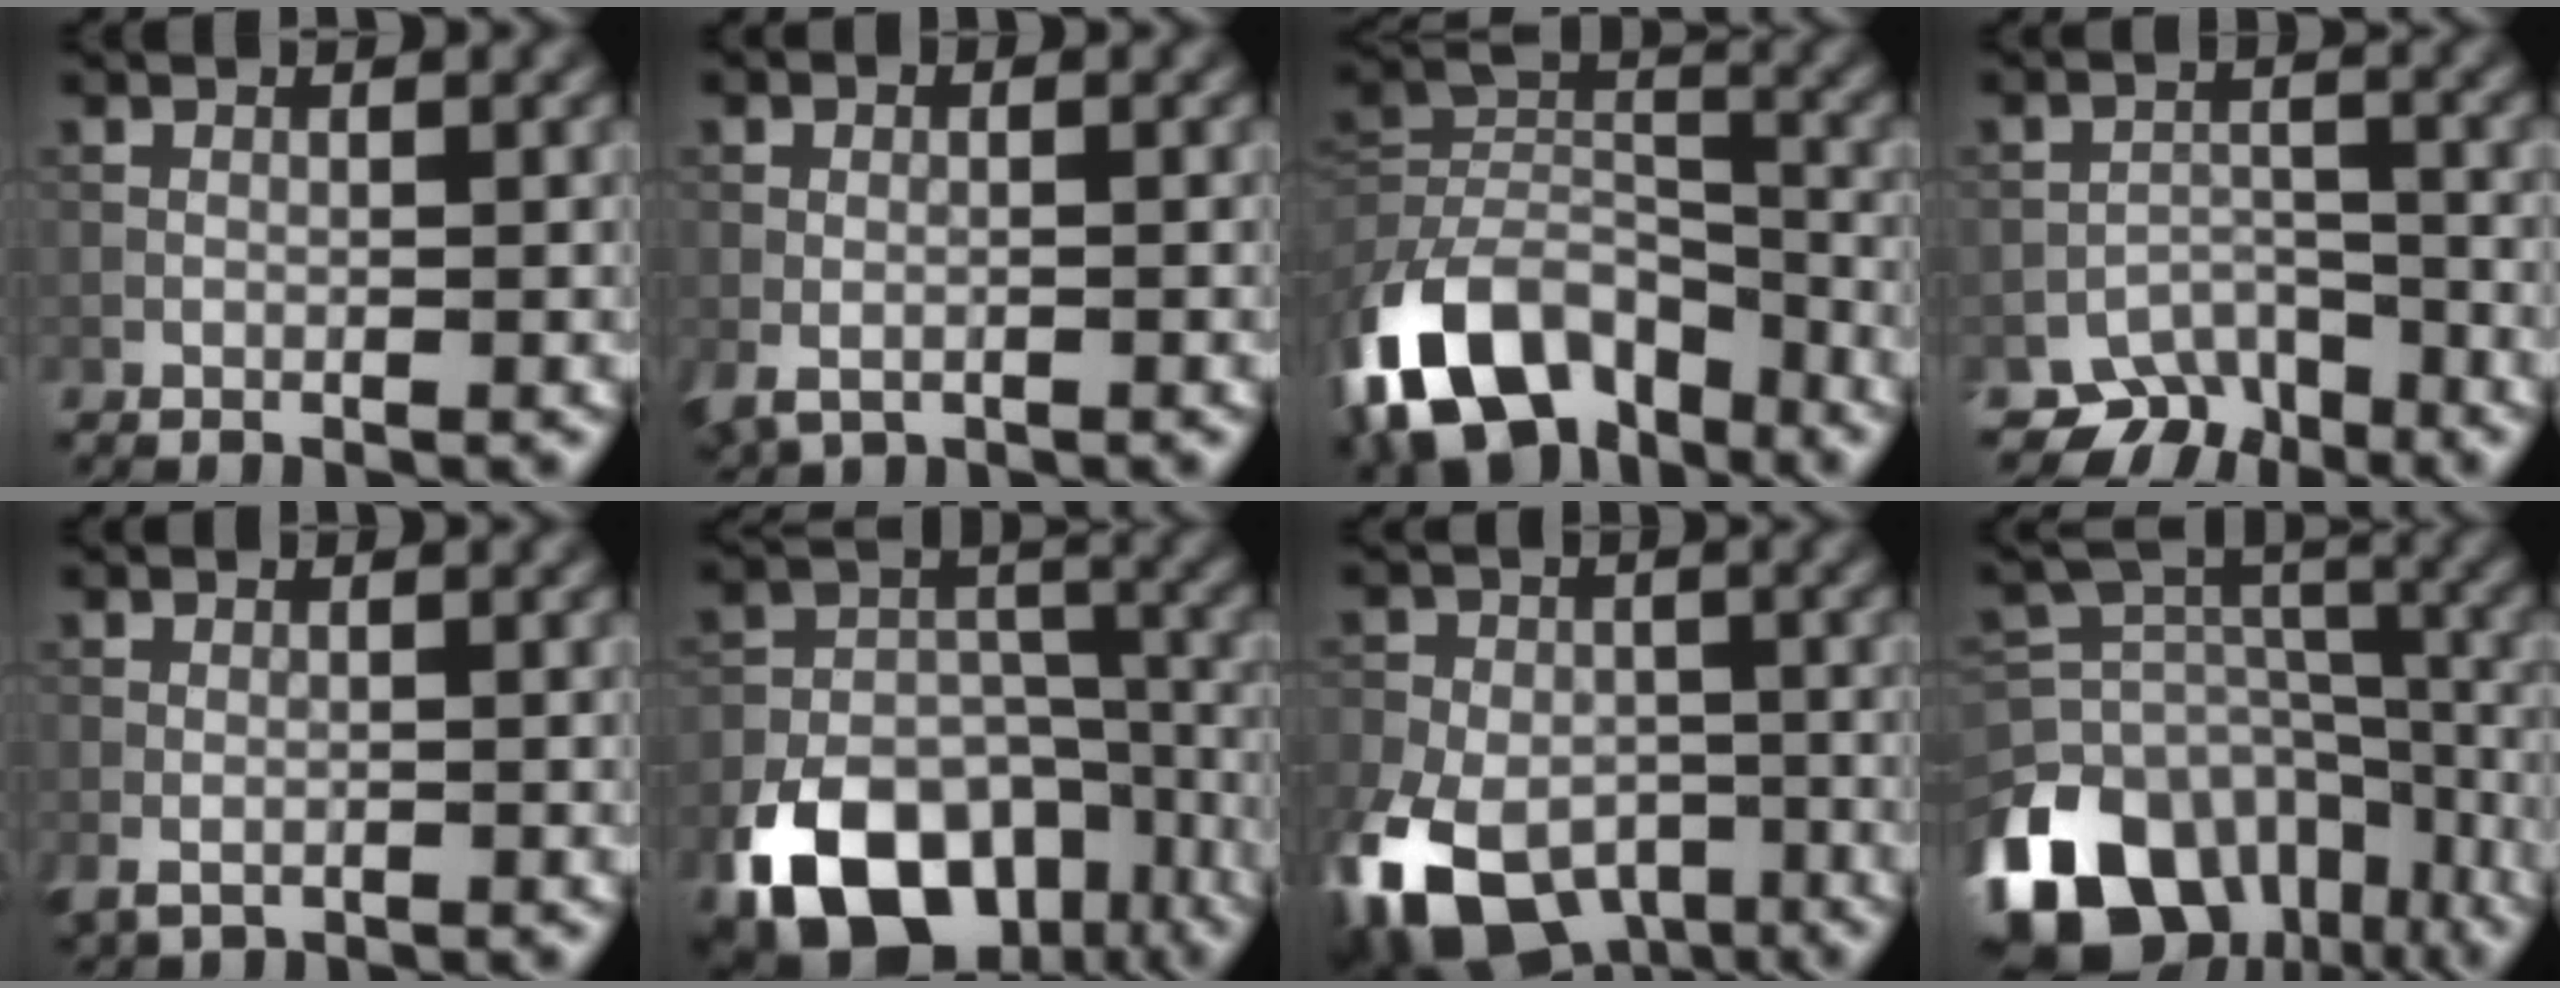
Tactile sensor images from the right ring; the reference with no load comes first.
{"total": 3.1, "force": [-1.1, 2.1, 1.9], "torque": [-0.041, -0.010, -0.023]}
{"total": 14.2, "force": [-8.1, 8.6, 7.9], "torque": [-0.169, 0.003, -0.151]}
{"total": 4.1, "force": [-3.5, 2.1, 0.9], "torque": [-0.001, -0.005, -0.056]}
{"total": 2.3, "force": [-0.9, 1.6, 1.4], "torque": [-0.032, -0.007, -0.020]}
{"total": 13.8, "force": [-7.9, 8.6, 7.3], "torque": [-0.147, -0.019, -0.126]}
{"total": 16.4, "force": [-8.8, 10.9, 8.6], "torque": [-0.179, -0.048, -0.144]}
{"total": 16.4, "force": [-11.4, 9.9, 6.4], "torque": [-0.171, -0.021, -0.169]}